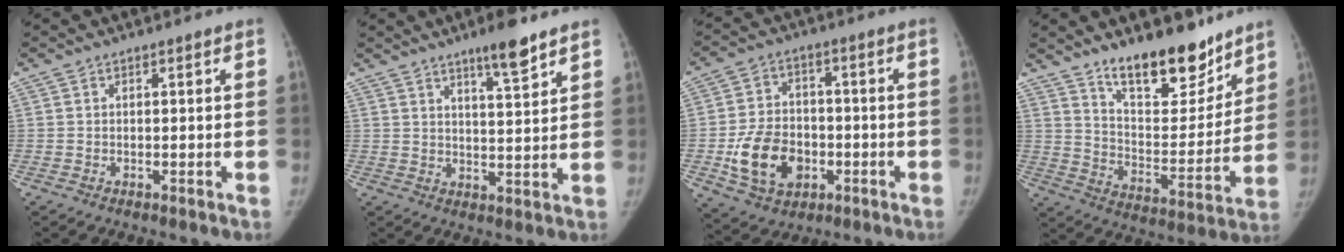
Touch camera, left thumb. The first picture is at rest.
{"total": 7.3, "force": [5.3, 0.9, 5.0], "torque": [-0.071, -0.036, 0.083]}
{"total": 12.6, "force": [-3.2, 9.5, 7.6], "torque": [-0.109, 0.009, -0.048]}
{"total": 18.1, "force": [13.6, 7.0, 9.5], "torque": [-0.093, -0.107, 0.219]}